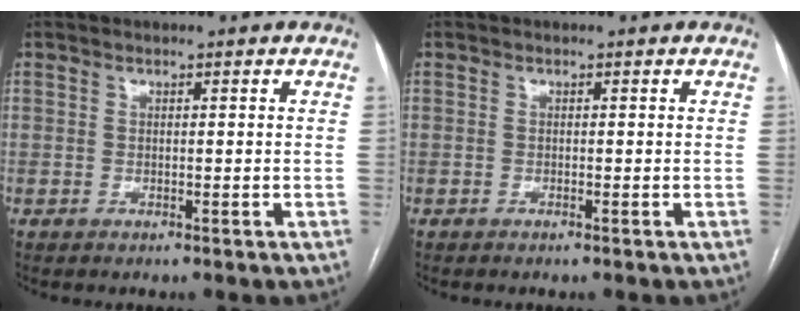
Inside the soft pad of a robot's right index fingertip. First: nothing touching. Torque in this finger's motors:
{"motor_torque": [0.33, 0.28, -0.03, 0.00]}